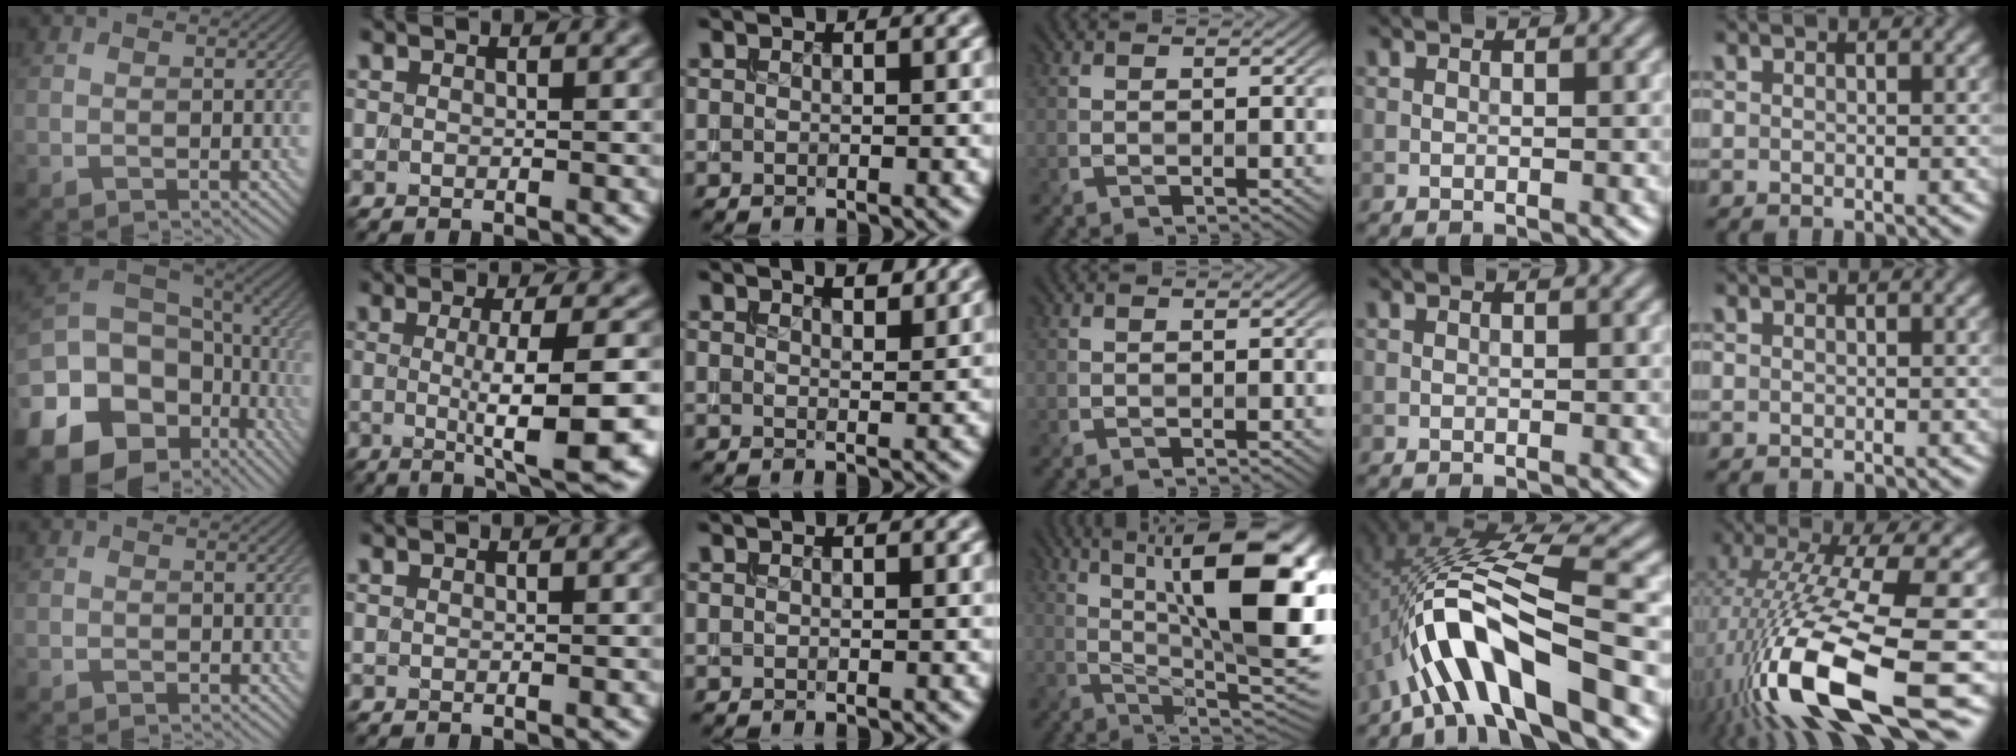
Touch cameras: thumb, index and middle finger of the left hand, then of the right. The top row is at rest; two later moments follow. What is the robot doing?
{"motion": "extract", "object": "backpack"}